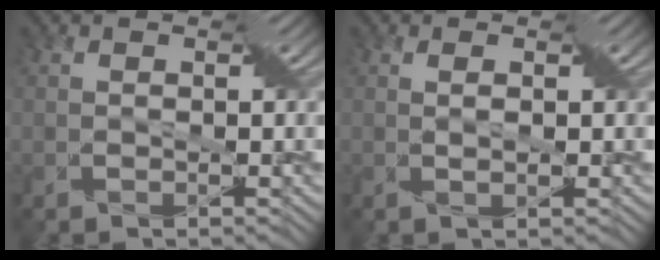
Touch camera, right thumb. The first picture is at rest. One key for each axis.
{"total": 1.8, "fx": 0.4, "fy": 0.2, "fz": 1.7, "tx": -0.026, "ty": 0.004, "tz": 0.012}